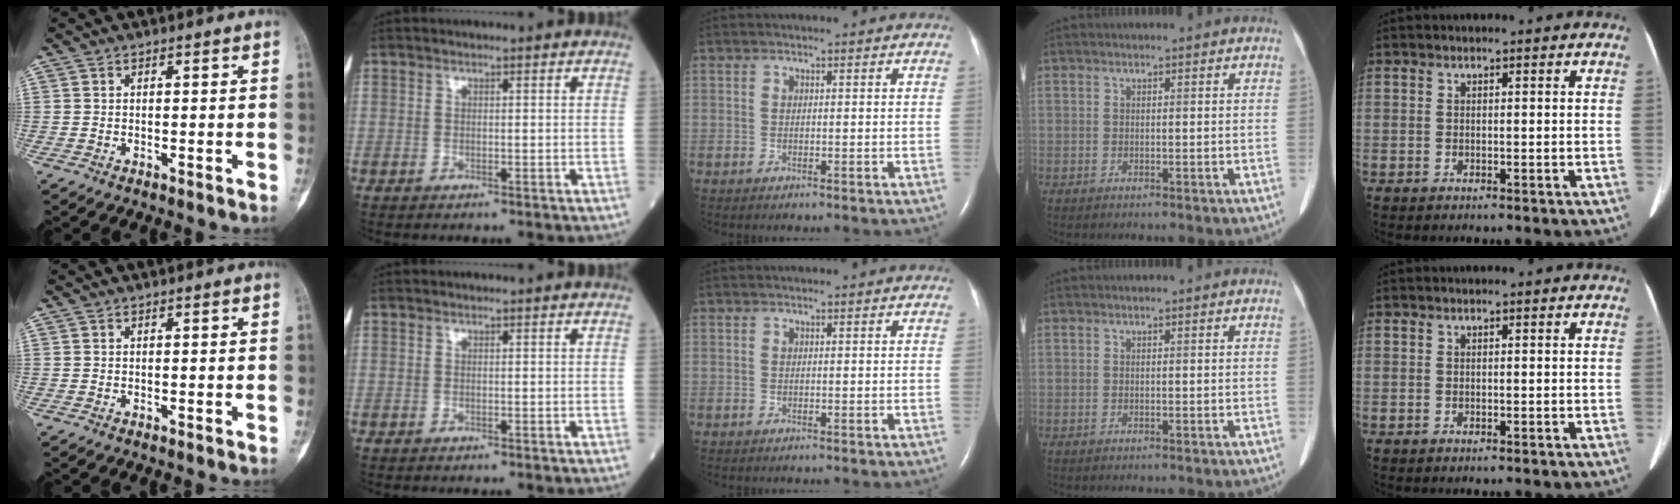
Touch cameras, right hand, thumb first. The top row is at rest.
{}